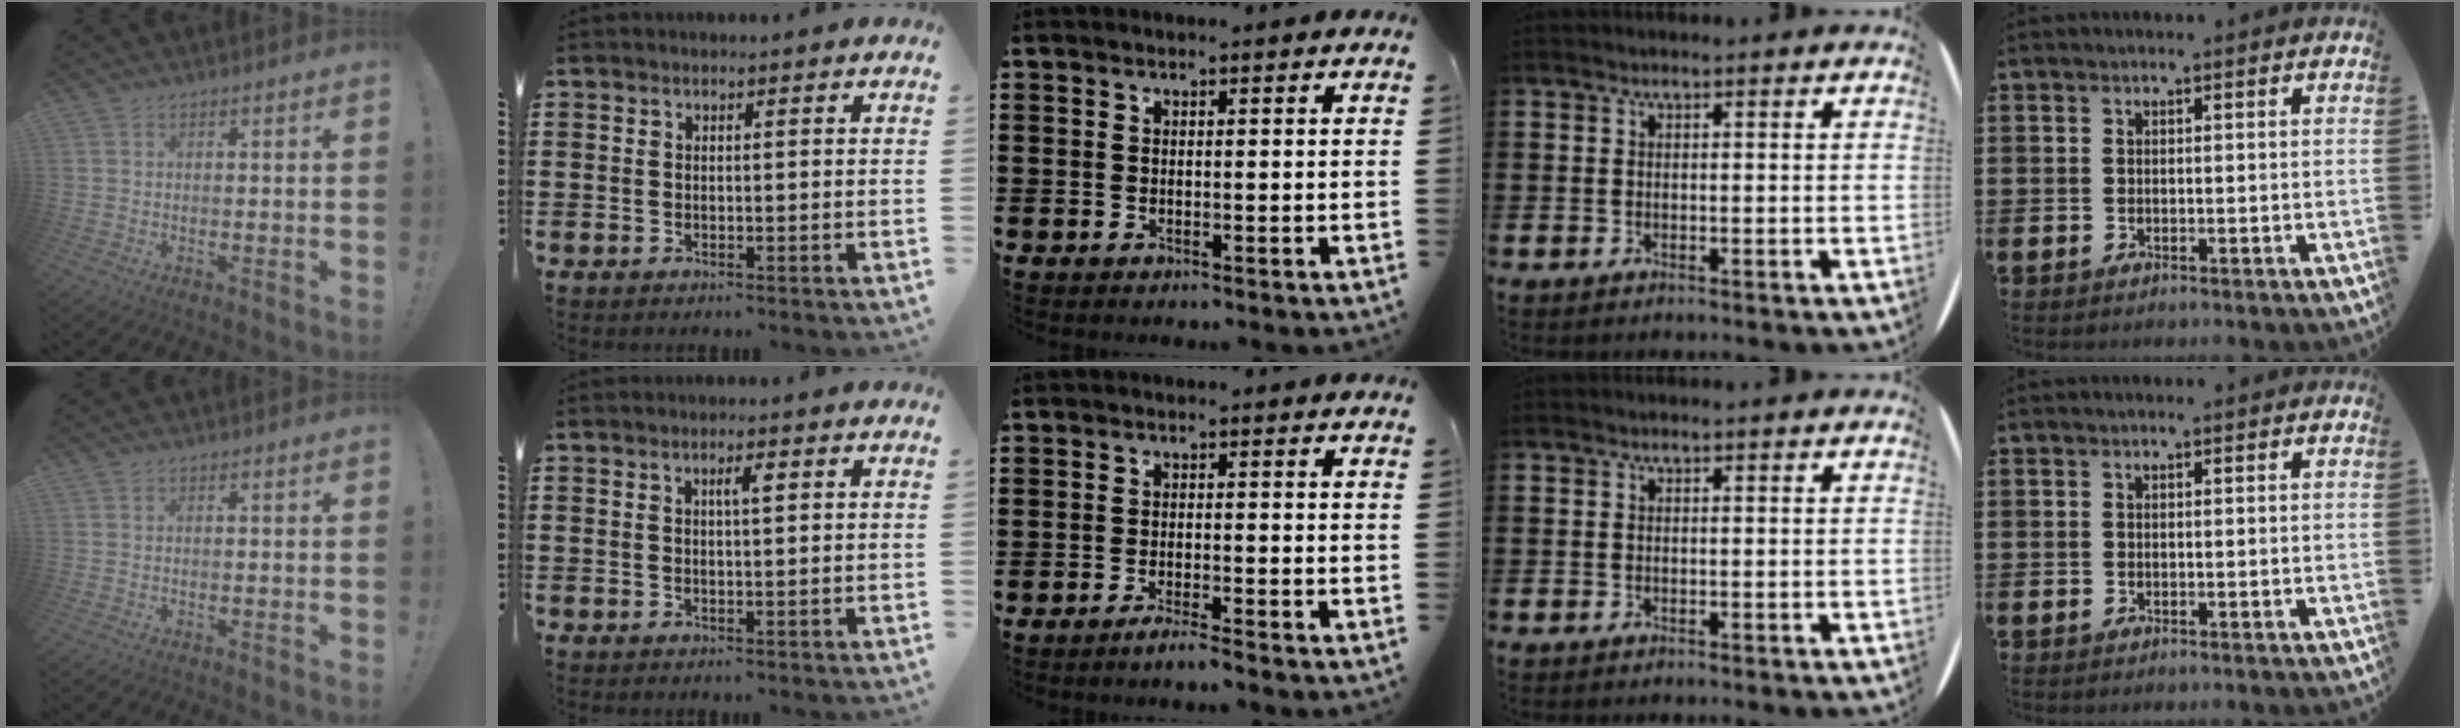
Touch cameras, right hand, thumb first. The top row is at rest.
{"index": {"total": 2.1, "force": [0.6, 0.3, 2.0], "torque": [-0.030, 0.002, 0.006]}, "middle": {"total": 1.9, "force": [-1.6, -0.3, 1.0], "torque": [-0.014, -0.001, -0.029]}}